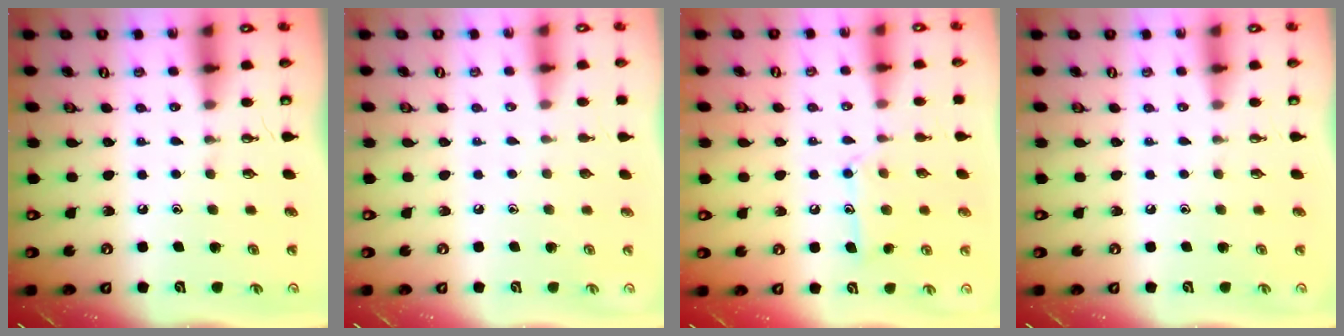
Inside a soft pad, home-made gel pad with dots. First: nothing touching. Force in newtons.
{"total": 0.0}
{"total": 10.8, "press": 10.8, "slide": 0.9}
{"total": 0.0}